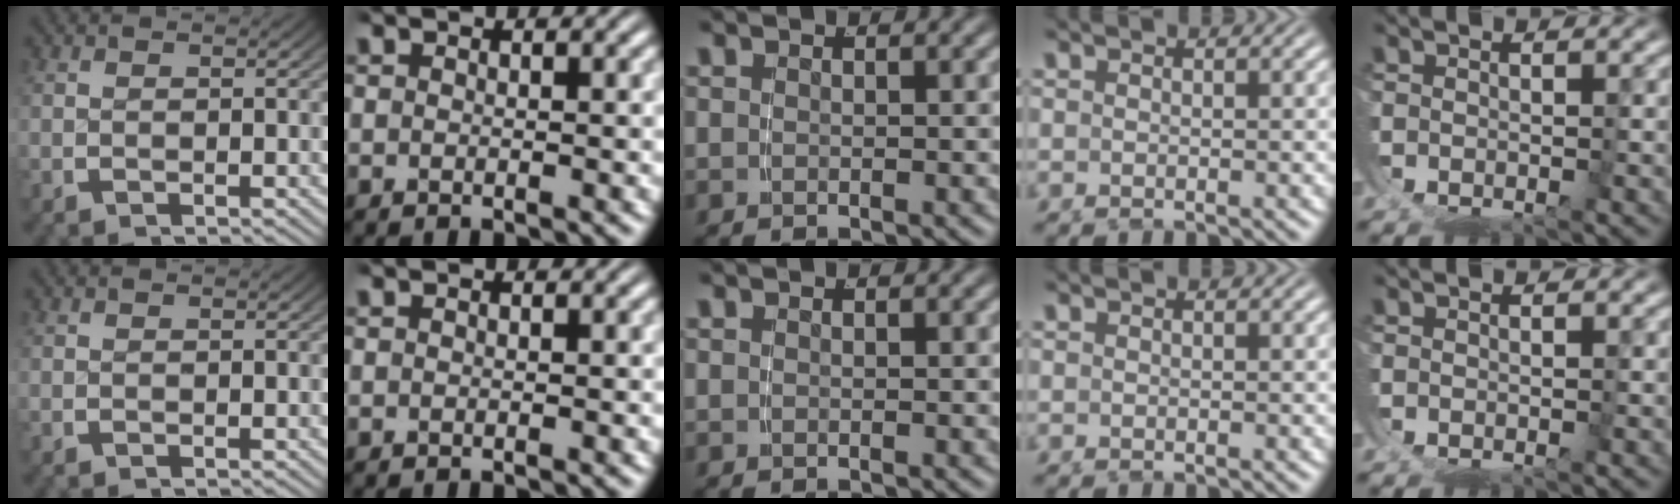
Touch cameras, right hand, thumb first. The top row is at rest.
{}